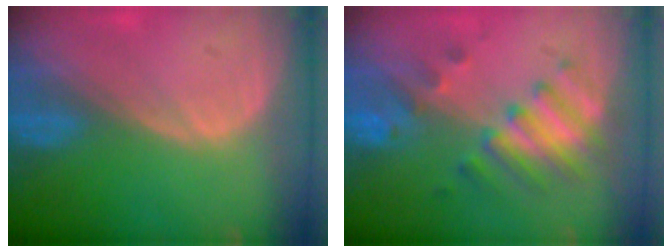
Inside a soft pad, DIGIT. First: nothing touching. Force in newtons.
{"total": 7.1, "press": 6.9, "slide": 1.7}